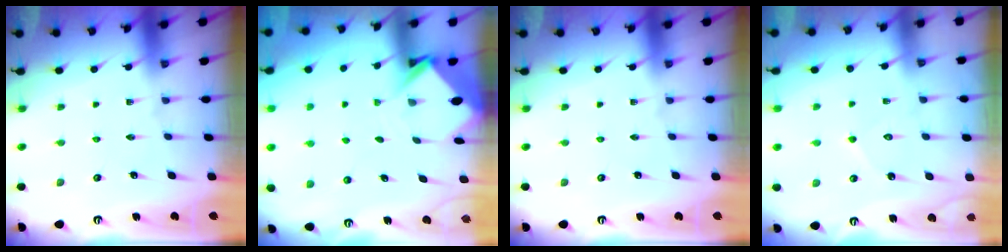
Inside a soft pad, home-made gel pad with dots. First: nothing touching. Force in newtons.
{"total": 3.8, "press": 3.8, "slide": 0.2}
{"total": 0.0}
{"total": 5.2, "press": 5.1, "slide": 0.4}